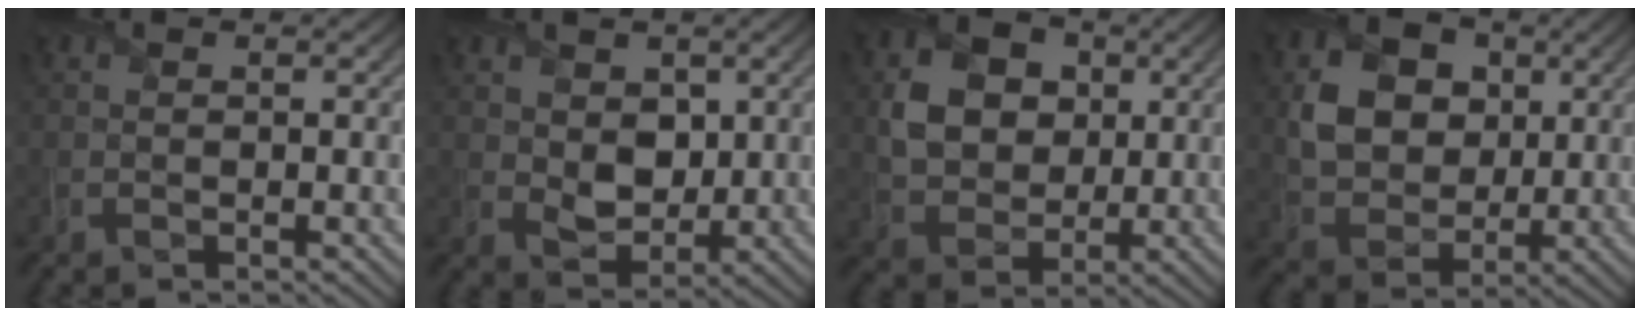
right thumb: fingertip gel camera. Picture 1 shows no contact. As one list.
[{"total": 4.1, "force": [0.9, 3.0, 2.7], "torque": [-0.068, -0.012, 0.014]}, {"total": 7.3, "force": [1.3, 6.0, 4.0], "torque": [-0.088, 0.000, 0.017]}, {"total": 8.4, "force": [1.7, 6.7, 4.7], "torque": [-0.105, -0.004, 0.027]}]